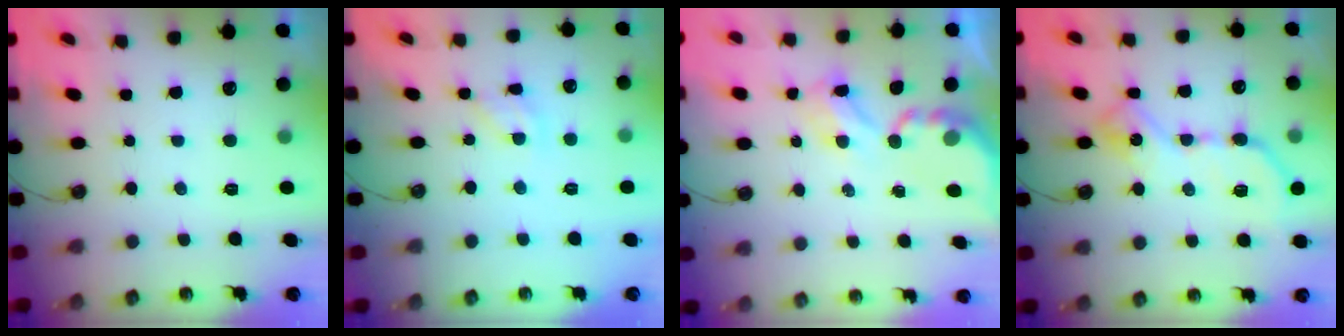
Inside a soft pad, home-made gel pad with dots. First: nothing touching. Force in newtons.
{"total": 6.3, "press": 6.3, "slide": 0.0}
{"total": 3.7, "press": 3.7, "slide": 0.2}
{"total": 13.3, "press": 13.3, "slide": 0.5}